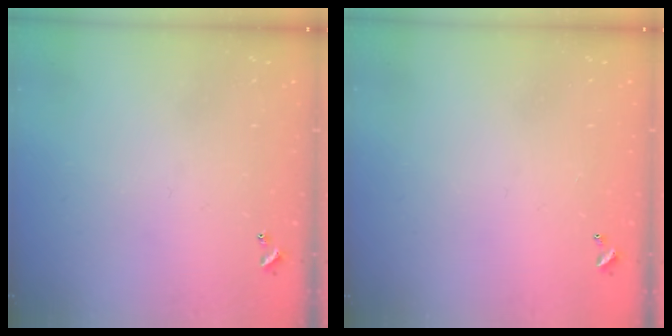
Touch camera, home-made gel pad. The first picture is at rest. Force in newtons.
{"total": 2.8, "press": 2.8, "slide": 0.1}